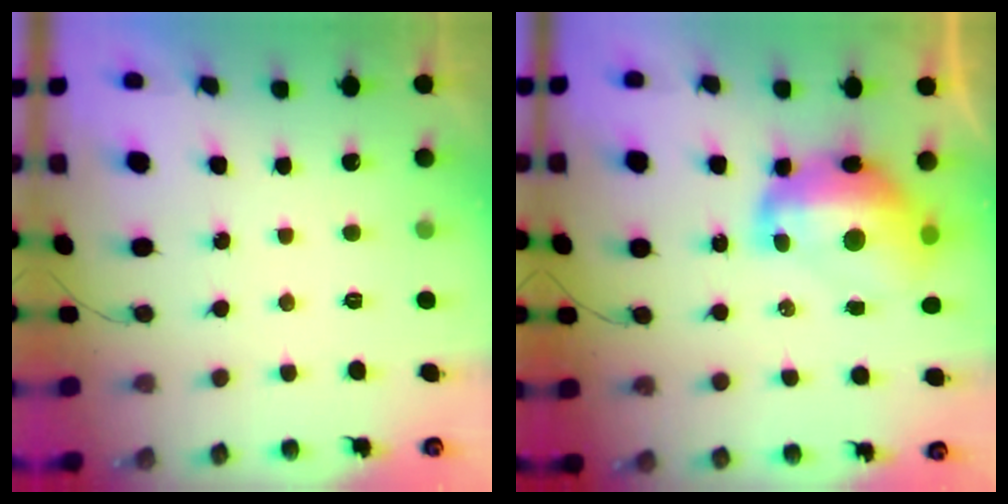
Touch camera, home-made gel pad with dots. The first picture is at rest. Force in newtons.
{"total": 15.7, "press": 15.6, "slide": 1.6}